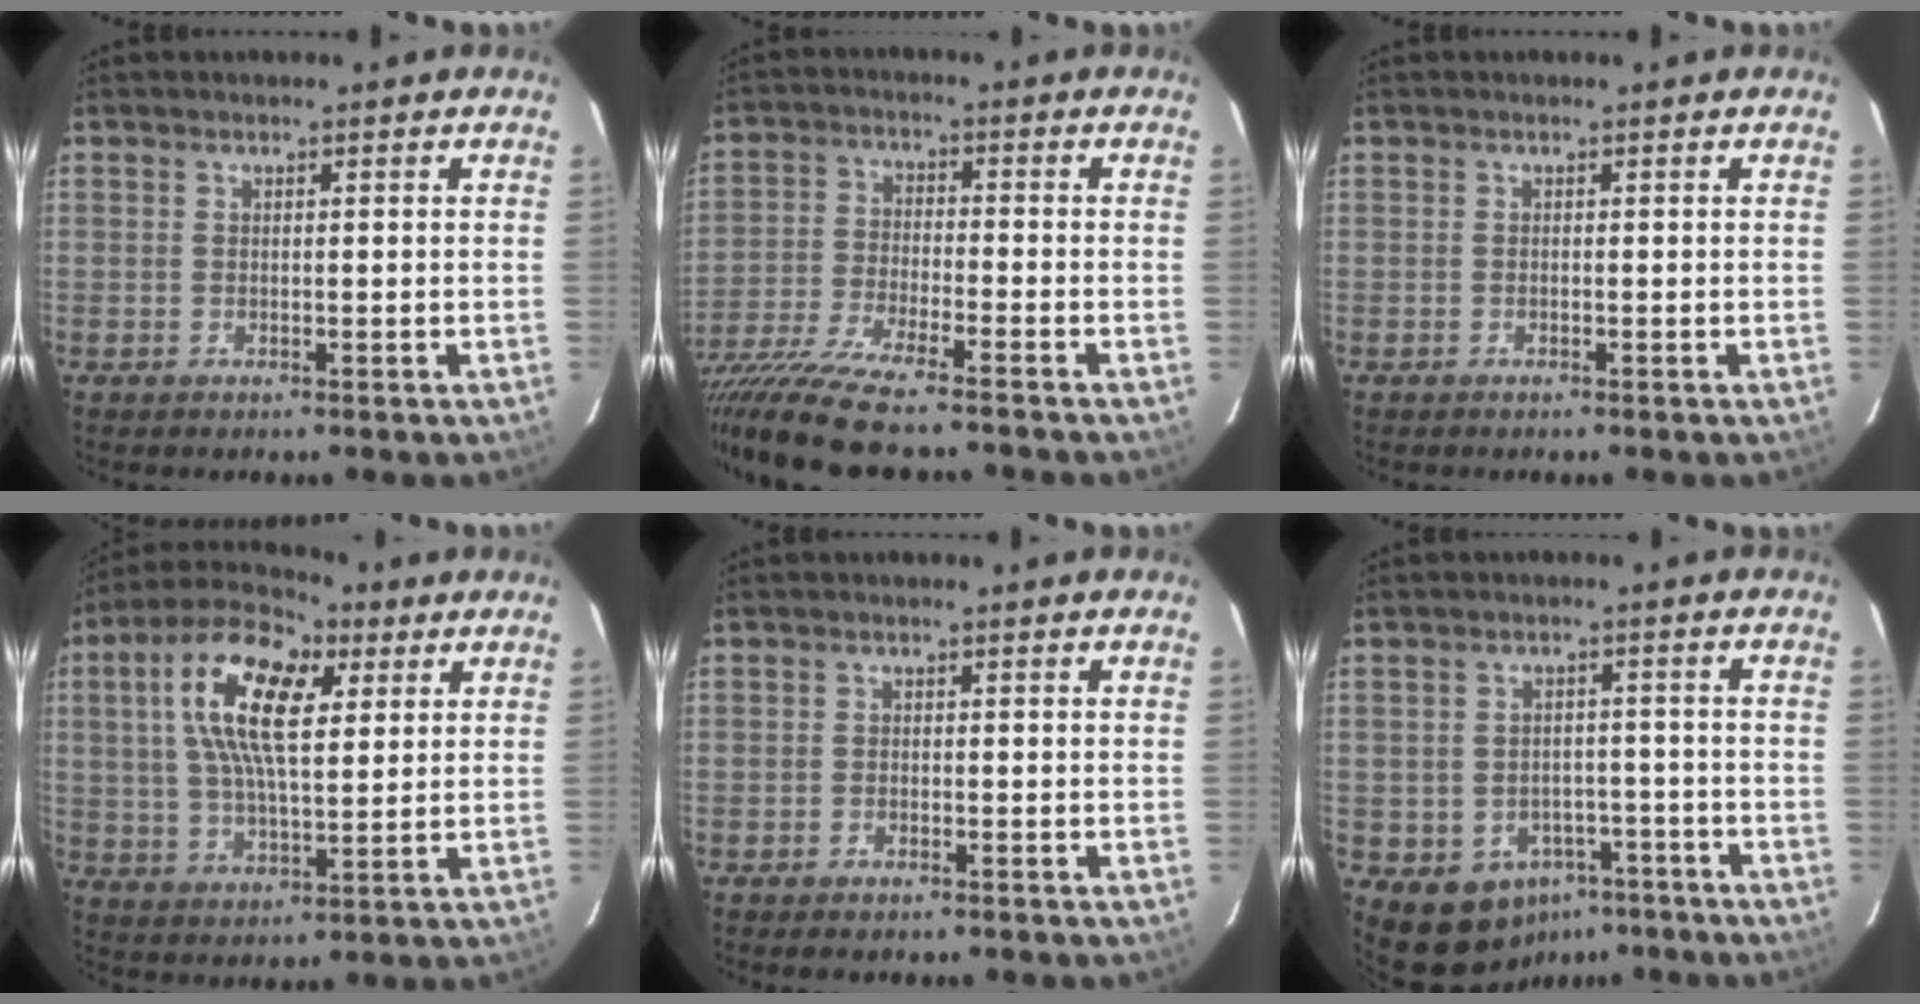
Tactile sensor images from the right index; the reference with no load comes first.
{"total": 16.7, "force": [-14.1, 1.5, 8.9], "torque": [-0.198, -0.046, -0.261]}
{"total": 0.0}
{"total": 15.6, "force": [5.1, 6.9, 13.1], "torque": [-0.250, 0.027, 0.081]}
{"total": 2.1, "force": [-1.8, 0.9, 0.6], "torque": [-0.022, -0.001, -0.032]}
{"total": 8.7, "force": [-5.4, 6.4, 2.3], "torque": [-0.050, 0.022, -0.051]}